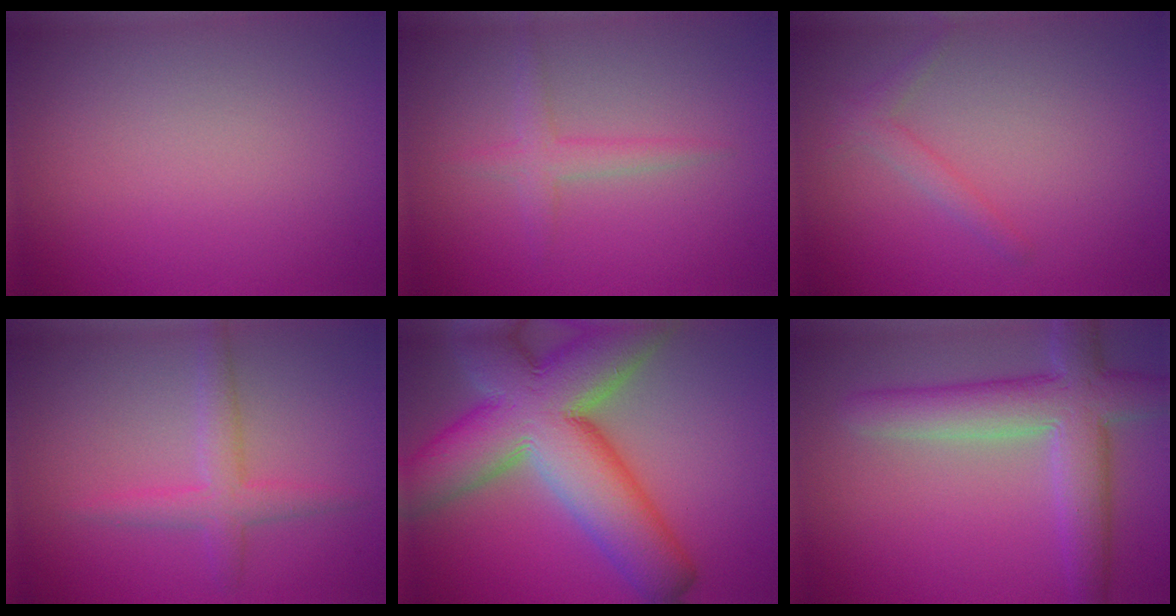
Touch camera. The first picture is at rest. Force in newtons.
{"total": 1.9, "press": 1.9, "slide": 0.1}
{"total": 1.4, "press": 1.4, "slide": 0.1}
{"total": 2.8, "press": 2.8, "slide": 0.1}
{"total": 14.8, "press": 14.8, "slide": 0.9}
{"total": 6.9, "press": 6.9, "slide": 0.7}